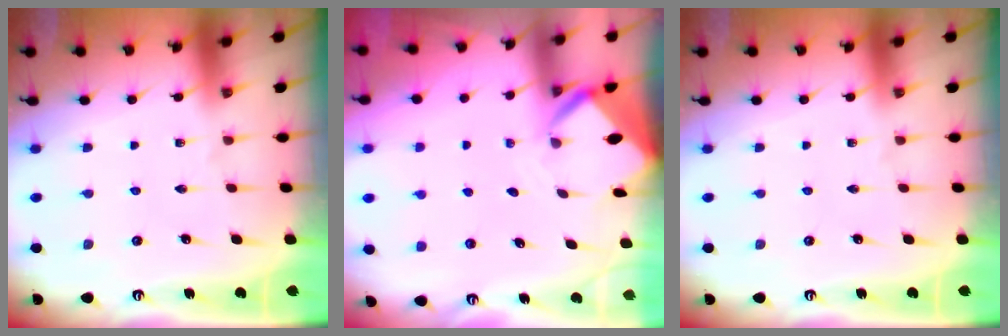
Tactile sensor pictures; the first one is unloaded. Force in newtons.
{"total": 3.0, "press": 3.0, "slide": 0.1}
{"total": 0.0}